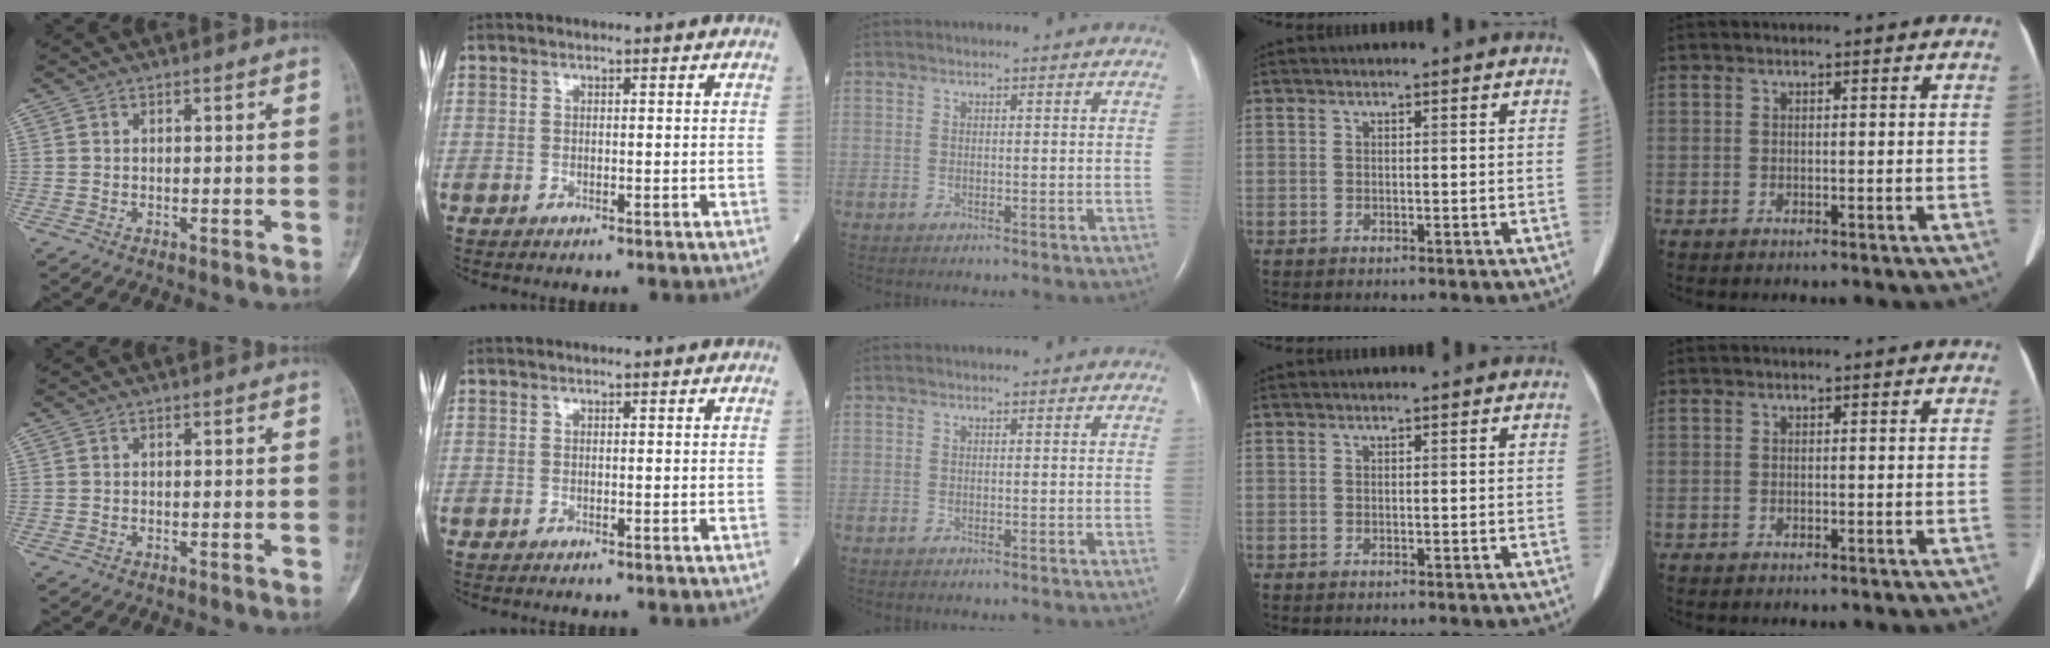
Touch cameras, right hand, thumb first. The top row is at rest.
{}